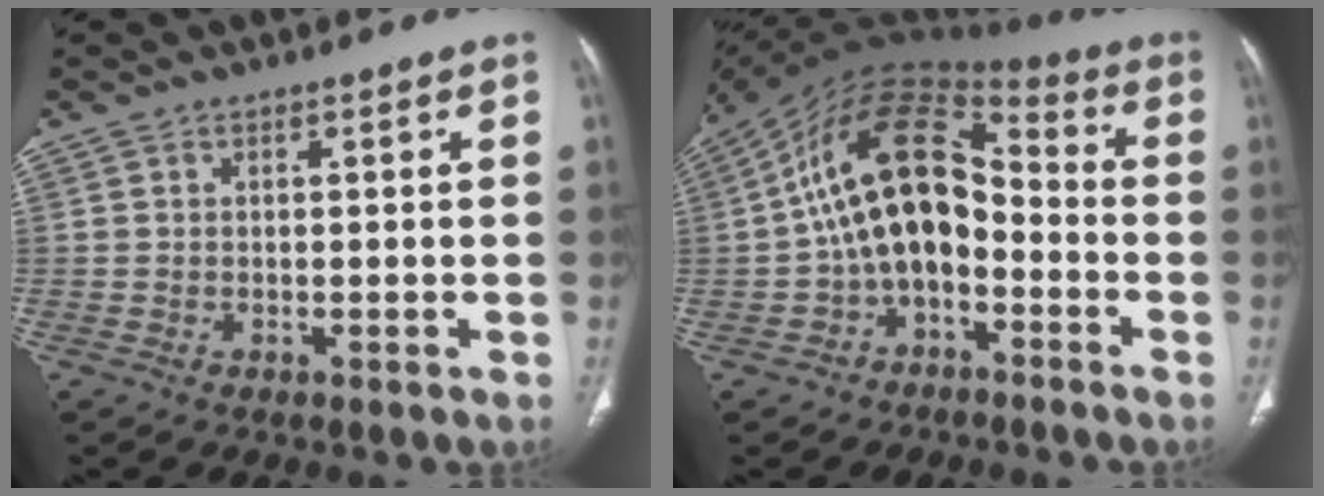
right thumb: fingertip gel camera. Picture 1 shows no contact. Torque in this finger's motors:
{"motor_torque": [2.52, 2.49, 2.49, -0.27, 0.77]}